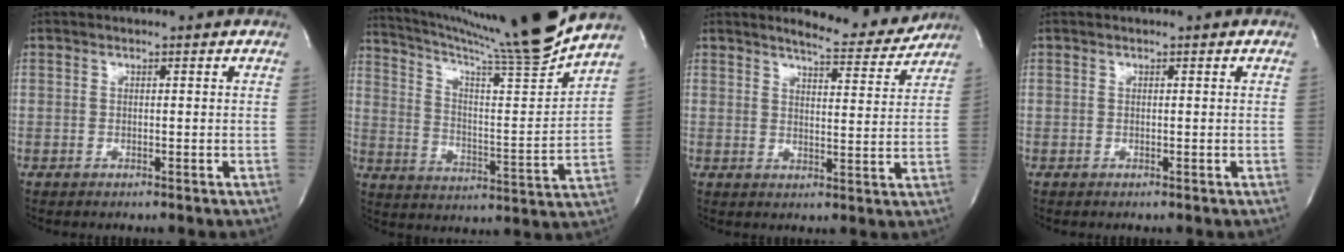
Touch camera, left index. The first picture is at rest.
{"total": 17.9, "force": [16.5, -3.5, 6.0], "torque": [-0.111, -0.068, 0.251]}
{"total": 7.4, "force": [7.2, 0.6, 1.2], "torque": [-0.023, -0.019, 0.093]}
{"total": 0.0}